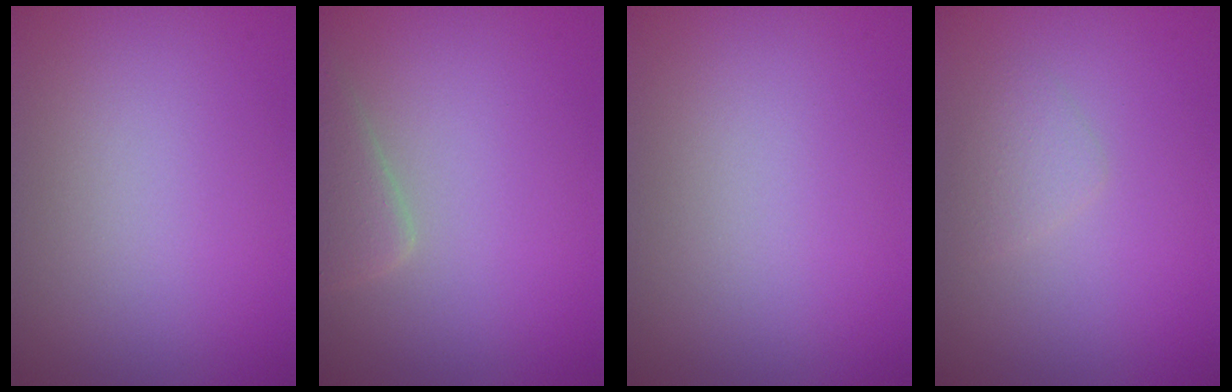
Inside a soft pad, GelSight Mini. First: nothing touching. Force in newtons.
{"total": 2.6, "press": 2.6, "slide": 0.3}
{"total": 0.0}
{"total": 1.4, "press": 1.4, "slide": 0.1}